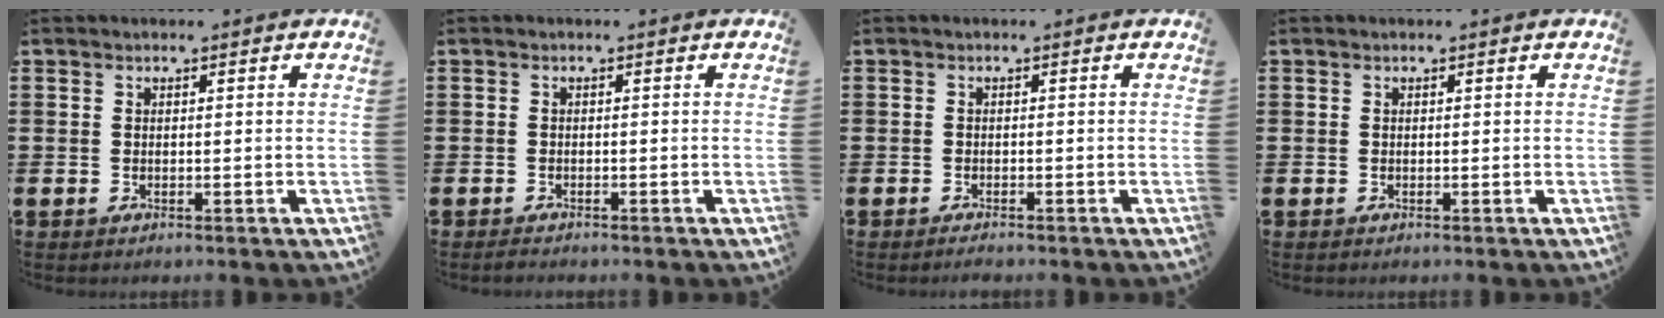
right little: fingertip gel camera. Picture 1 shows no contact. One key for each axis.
{"total": 0.6, "fx": -0.5, "fy": 0.2, "fz": 0.3, "tx": -0.008, "ty": 0.000, "tz": -0.011}
{"total": 0.7, "fx": -0.7, "fy": 0.1, "fz": 0.4, "tx": -0.008, "ty": -0.002, "tz": -0.013}
{"total": 0.0}